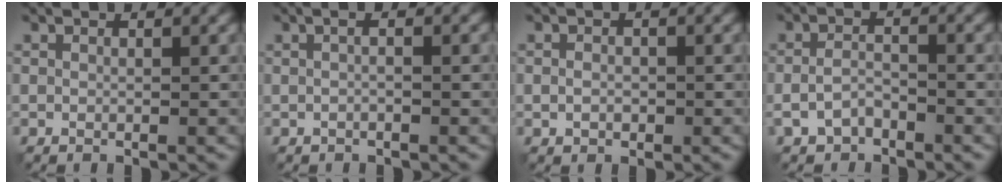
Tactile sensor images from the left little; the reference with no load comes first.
{"total": 2.5, "force": [0.4, 1.2, 2.2], "torque": [-0.020, 0.018, -0.012]}
{"total": 1.4, "force": [-0.6, 1.0, 0.8], "torque": [-0.014, -0.003, -0.011]}
{"total": 2.5, "force": [-1.7, 1.2, 1.3], "torque": [-0.029, 0.001, -0.036]}